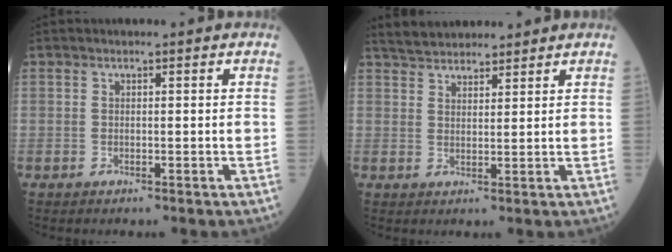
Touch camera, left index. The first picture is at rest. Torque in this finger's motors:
{"motor_torque": [0.18, -0.13, 0.05, 0.01]}